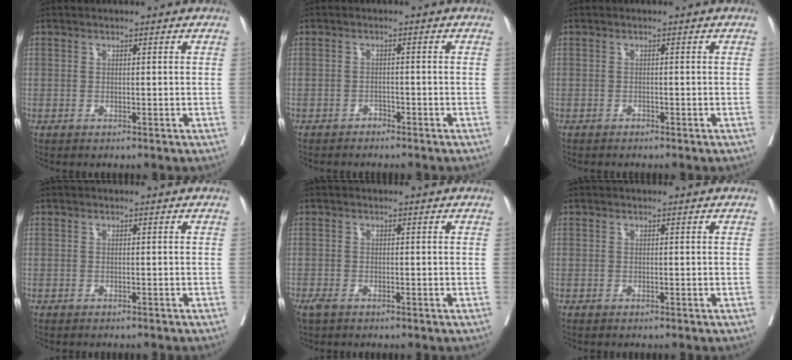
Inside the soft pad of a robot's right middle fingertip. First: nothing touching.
{"total": 1.4, "force": [-1.3, 0.4, 0.2], "torque": [-0.009, -0.001, -0.021]}
{"total": 0.6, "force": [-0.6, 0.1, 0.1], "torque": [-0.011, -0.004, -0.011]}
{"total": 2.9, "force": [-2.7, 0.4, 0.9], "torque": [-0.011, -0.004, -0.035]}
{"total": 2.1, "force": [-1.5, 0.9, 1.1], "torque": [-0.028, -0.006, -0.025]}
{"total": 0.6, "force": [-0.5, 0.1, 0.2], "torque": [0.000, -0.001, -0.009]}